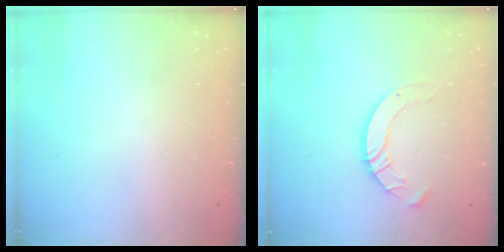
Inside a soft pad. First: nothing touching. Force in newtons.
{"total": 6.9, "press": 6.9, "slide": 0.4}